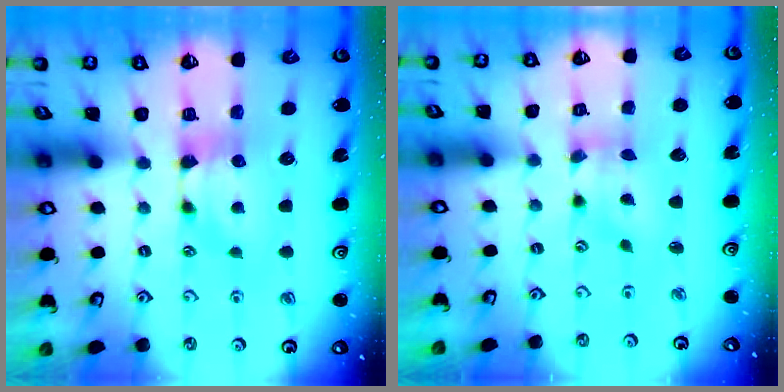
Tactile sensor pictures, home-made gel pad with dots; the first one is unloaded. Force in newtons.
{"total": 2.1, "press": 1.6, "slide": 1.3}